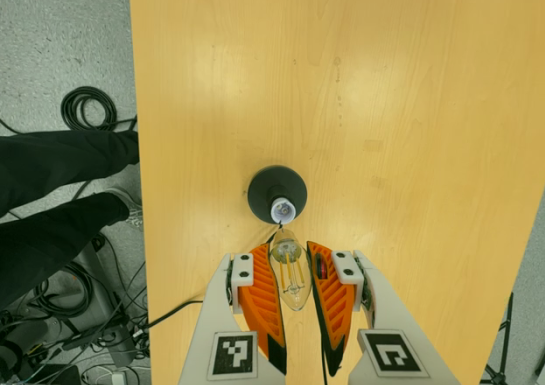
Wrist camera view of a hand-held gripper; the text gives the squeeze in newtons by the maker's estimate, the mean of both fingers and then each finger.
{"total": 21.6, "left": 24.6, "right": 18.7}